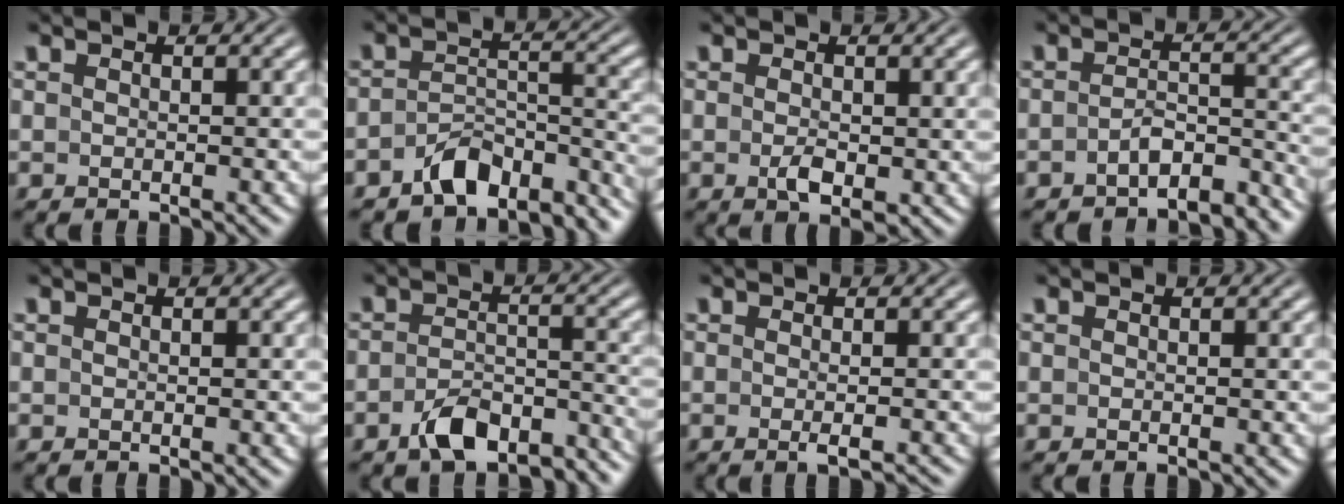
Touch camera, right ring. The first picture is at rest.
{"total": 7.0, "force": [-6.0, 2.5, 2.5], "torque": [-0.037, -0.016, -0.089]}
{"total": 2.0, "force": [-0.6, 0.8, 1.7], "torque": [-0.028, -0.013, -0.002]}
{"total": 5.5, "force": [-5.1, 1.4, 1.6], "torque": [-0.012, -0.015, -0.078]}
{"total": 0.0}
{"total": 5.5, "force": [-4.8, 1.8, 2.1], "torque": [-0.026, -0.007, -0.075]}
{"total": 1.7, "force": [-1.1, -0.2, 1.2], "torque": [-0.022, -0.001, -0.017]}
{"total": 0.0}